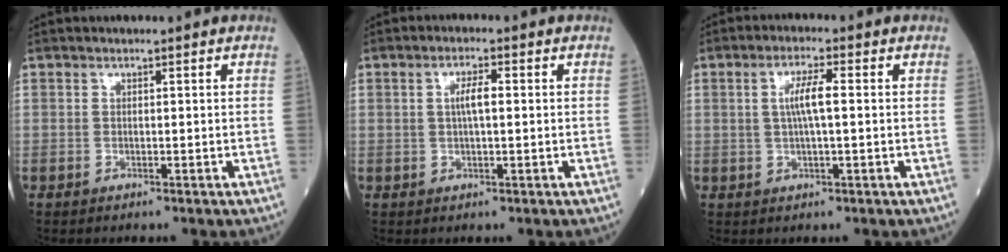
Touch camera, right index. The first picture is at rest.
{"total": 3.0, "force": [0.4, 0.6, 2.9], "torque": [-0.056, 0.005, 0.007]}
{"total": 4.4, "force": [0.5, 0.4, 4.3], "torque": [-0.083, 0.005, 0.009]}